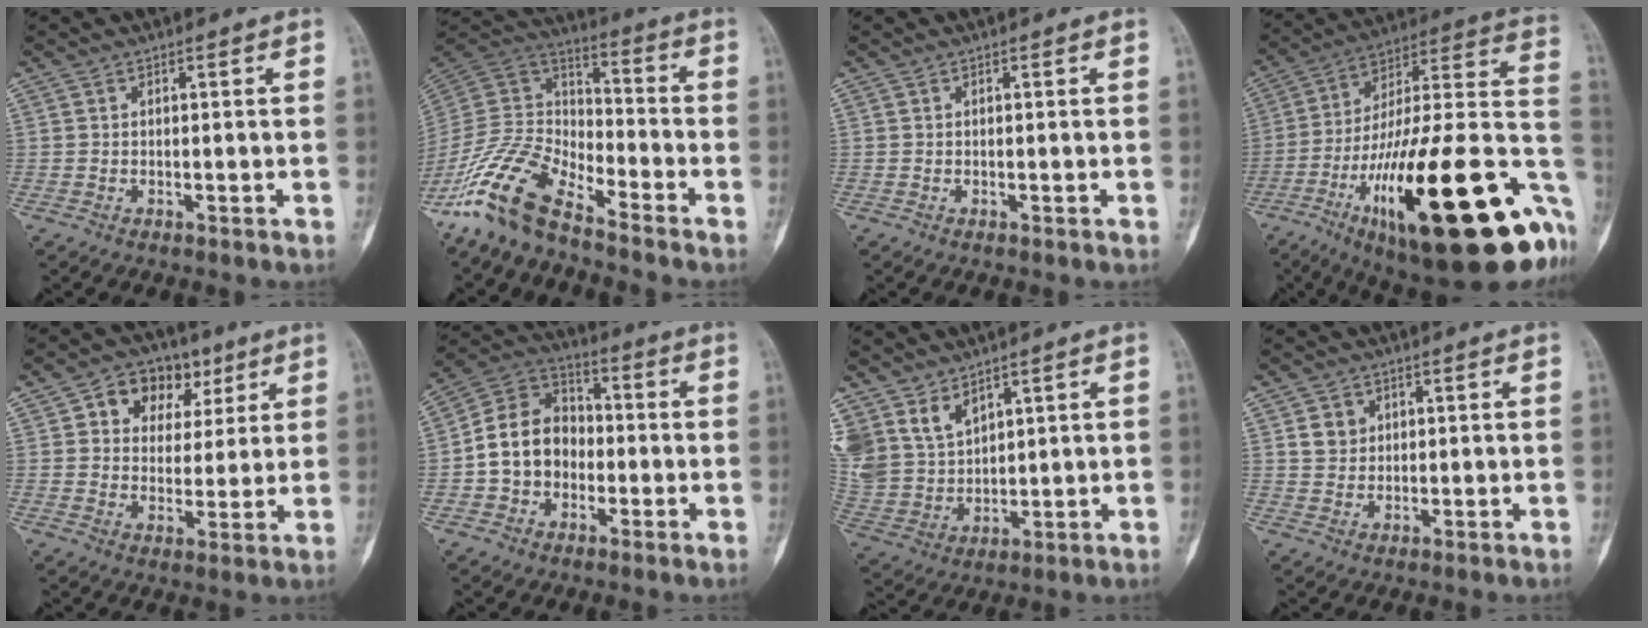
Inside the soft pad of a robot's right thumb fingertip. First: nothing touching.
{"total": 14.2, "force": [-11.0, 5.1, 7.3], "torque": [-0.136, 0.079, -0.225]}
{"total": 0.0}
{"total": 39.4, "force": [-13.8, 11.8, 35.0], "torque": [-0.453, 0.048, -0.212]}
{"total": 11.2, "force": [4.9, 8.3, 5.7], "torque": [-0.040, -0.006, 0.075]}
{"total": 12.6, "force": [-1.6, 10.2, 7.1], "torque": [-0.100, 0.042, -0.038]}
{"total": 12.5, "force": [7.8, 8.2, 5.4], "torque": [-0.102, -0.026, 0.182]}
{"total": 3.8, "force": [1.3, 3.2, 1.4], "torque": [-0.006, -0.005, 0.024]}